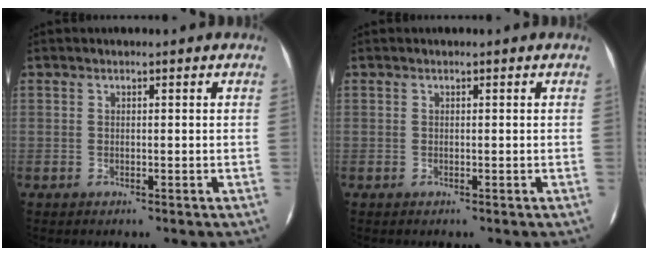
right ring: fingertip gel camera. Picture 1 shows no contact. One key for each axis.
{"total": 0.0}